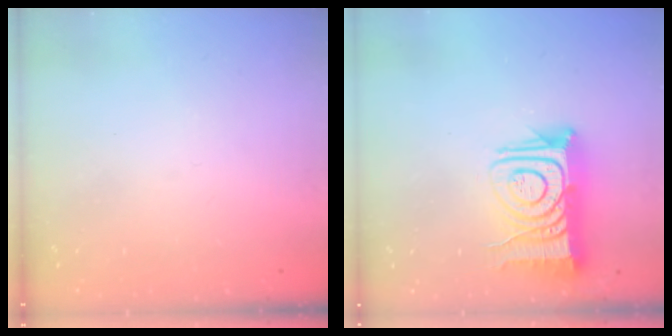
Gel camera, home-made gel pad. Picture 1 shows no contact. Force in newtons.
{"total": 15.9, "press": 15.8, "slide": 1.6}